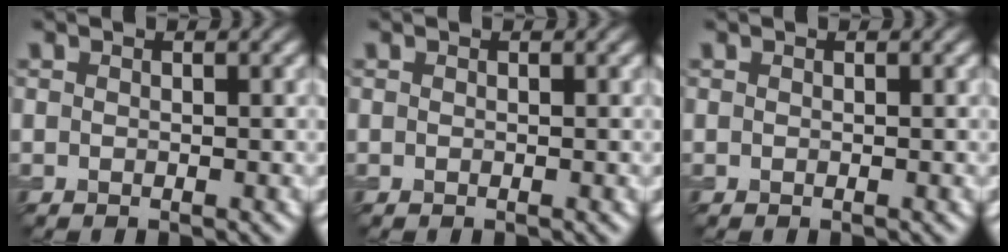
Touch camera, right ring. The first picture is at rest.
{"total": 0.0}
{"total": 0.0}